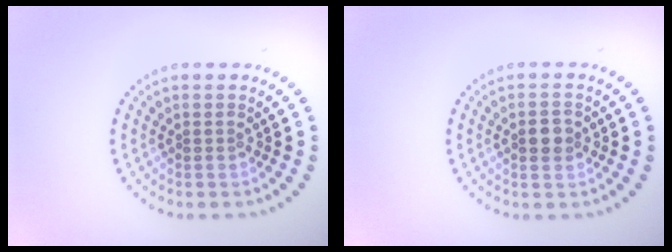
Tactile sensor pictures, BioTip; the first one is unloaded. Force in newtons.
{"total": 2.4, "press": 2.4, "slide": 0.0}